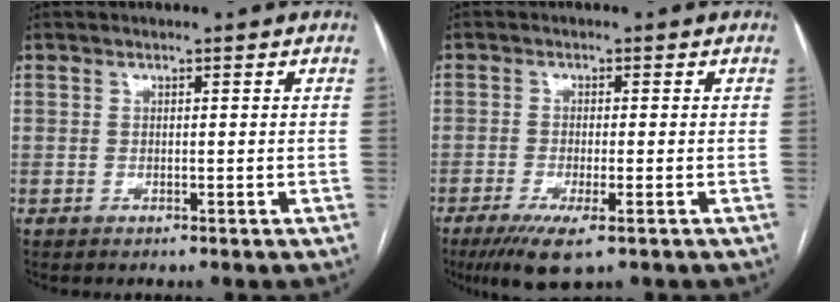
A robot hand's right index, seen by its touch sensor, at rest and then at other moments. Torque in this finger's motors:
{"motor_torque": [1.17, -0.52, 0.48, 0.11]}